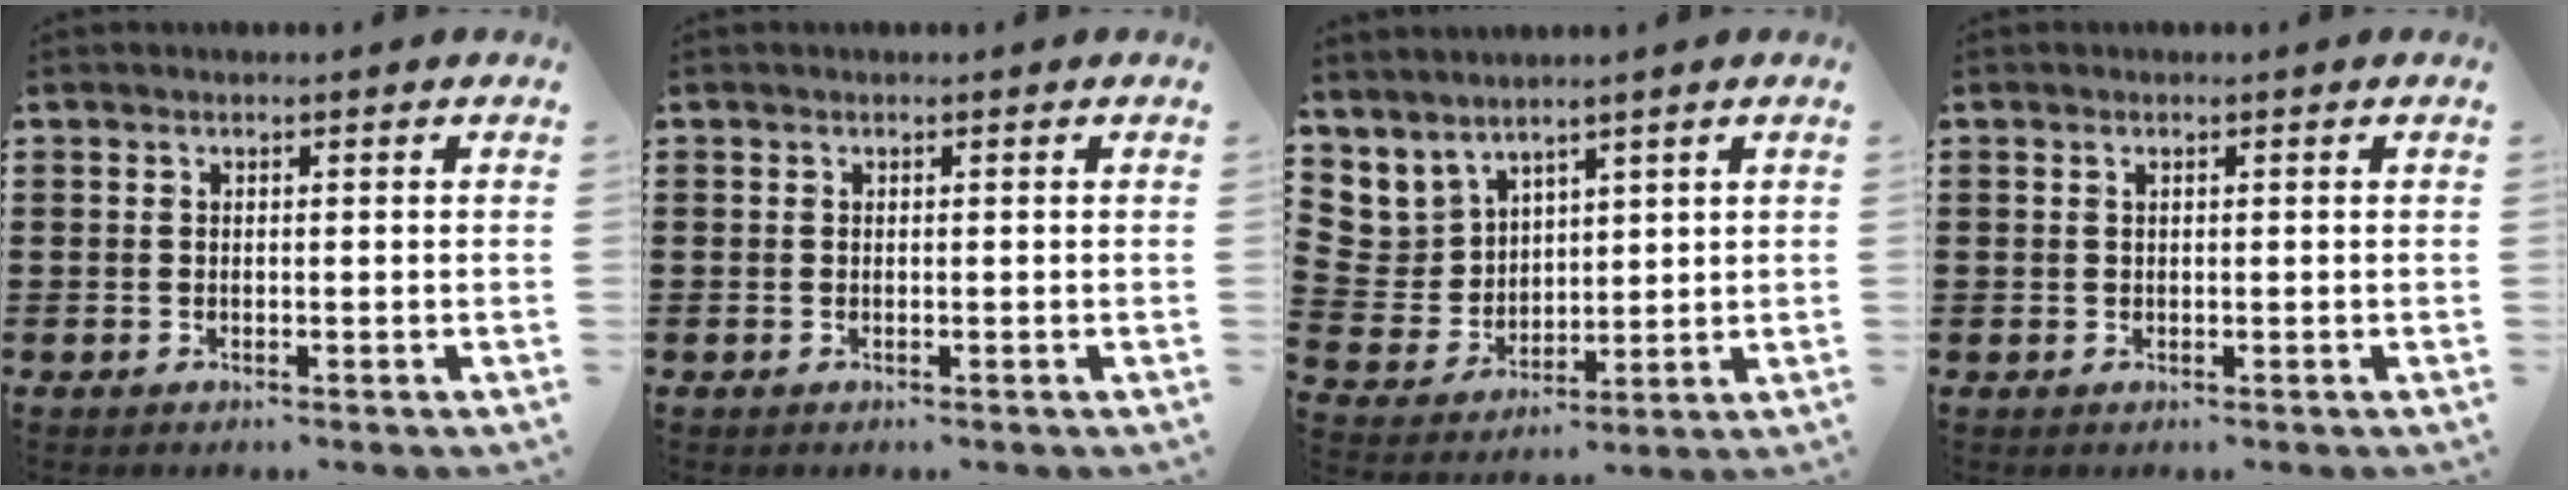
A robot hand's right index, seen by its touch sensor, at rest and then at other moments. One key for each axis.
{"total": 0.0}
{"total": 5.5, "fx": 4.1, "fy": 3.7, "fz": -0.4, "tx": -0.029, "ty": -0.023, "tz": 0.079}
{"total": 0.6, "fx": 0.3, "fy": 0.2, "fz": 0.5, "tx": -0.012, "ty": 0.002, "tz": 0.005}